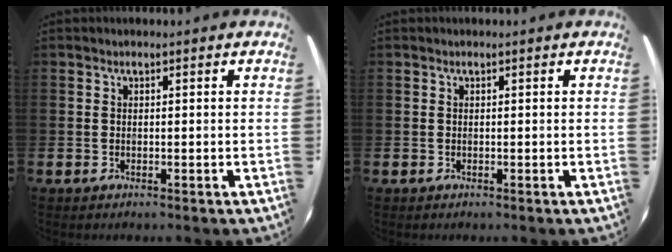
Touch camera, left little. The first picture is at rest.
{"total": 0.0}